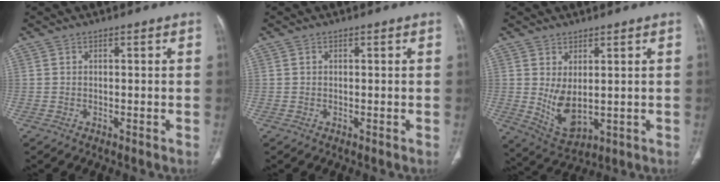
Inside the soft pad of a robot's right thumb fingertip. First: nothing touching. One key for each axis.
{"total": 0.0}
{"total": 5.8, "fx": 0.4, "fy": 2.8, "fz": 5.0, "tx": -0.092, "ty": -0.016, "tz": 0.025}